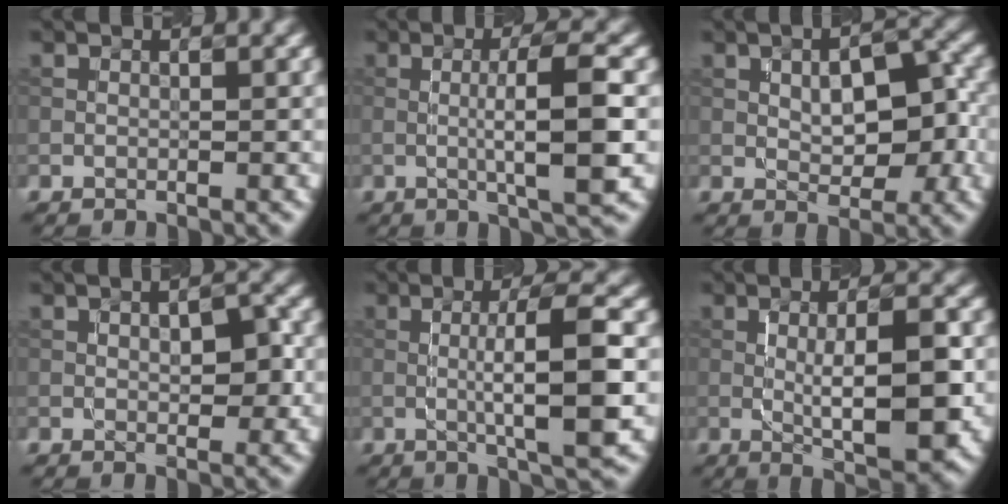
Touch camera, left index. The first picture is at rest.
{"total": 6.4, "force": [-0.2, 1.1, 6.3], "torque": [-0.098, 0.004, -0.005]}
{"total": 6.0, "force": [0.2, 2.9, 5.3], "torque": [-0.075, 0.003, 0.005]}
{"total": 3.1, "force": [0.3, 1.4, 2.7], "torque": [-0.040, 0.001, 0.005]}
{"total": 7.4, "force": [-0.3, 1.3, 7.3], "torque": [-0.111, 0.006, -0.005]}
{"total": 7.8, "force": [-0.5, 1.9, 7.5], "torque": [-0.113, 0.000, -0.005]}